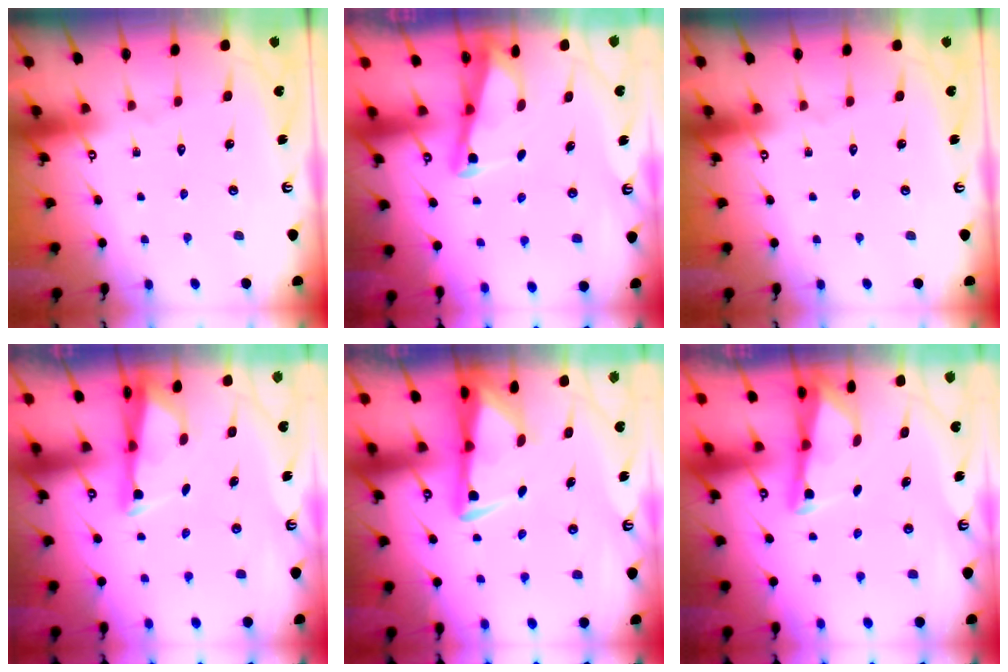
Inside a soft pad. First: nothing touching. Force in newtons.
{"total": 2.8, "press": 2.8, "slide": 0.3}
{"total": 0.0}
{"total": 3.1, "press": 3.0, "slide": 0.7}
{"total": 5.0, "press": 4.9, "slide": 1.2}
{"total": 3.0, "press": 3.0, "slide": 0.2}